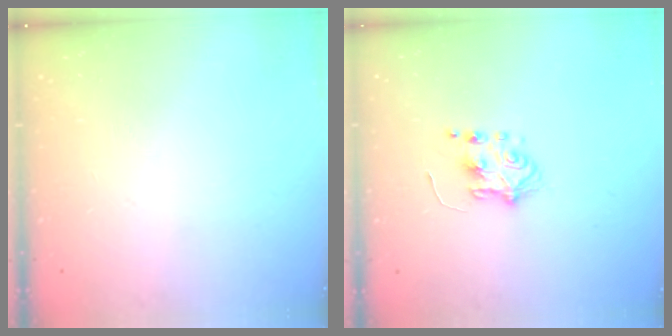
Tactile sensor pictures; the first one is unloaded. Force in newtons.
{"total": 5.8, "press": 5.8, "slide": 0.6}